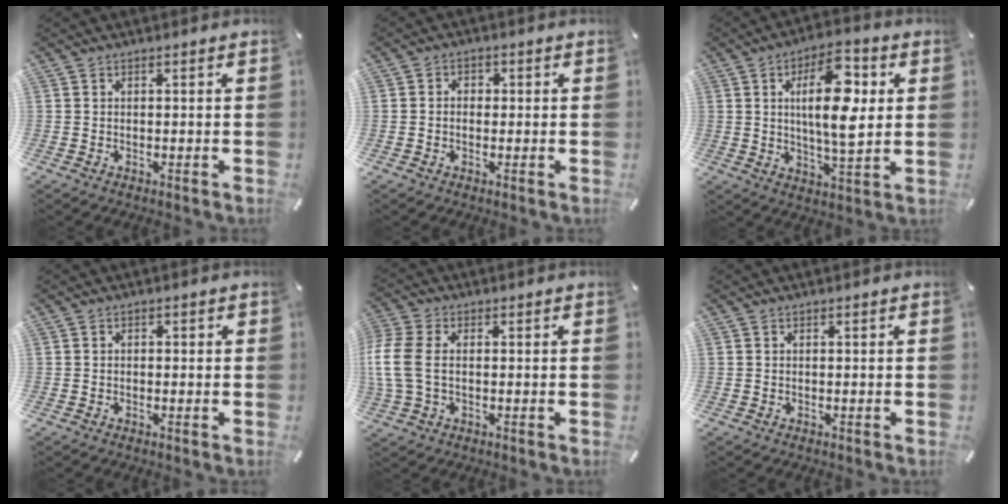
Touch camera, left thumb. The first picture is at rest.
{"total": 2.2, "force": [-0.7, 1.8, 1.1], "torque": [-0.021, 0.008, -0.016]}
{"total": 14.9, "force": [3.6, 6.1, 13.1], "torque": [-0.219, -0.011, 0.050]}
{"total": 0.6, "force": [-0.3, 0.5, 0.3], "torque": [-0.004, 0.003, -0.006]}
{"total": 7.8, "force": [0.0, 5.2, 5.8], "torque": [-0.144, -0.001, -0.001]}
{"total": 0.0}